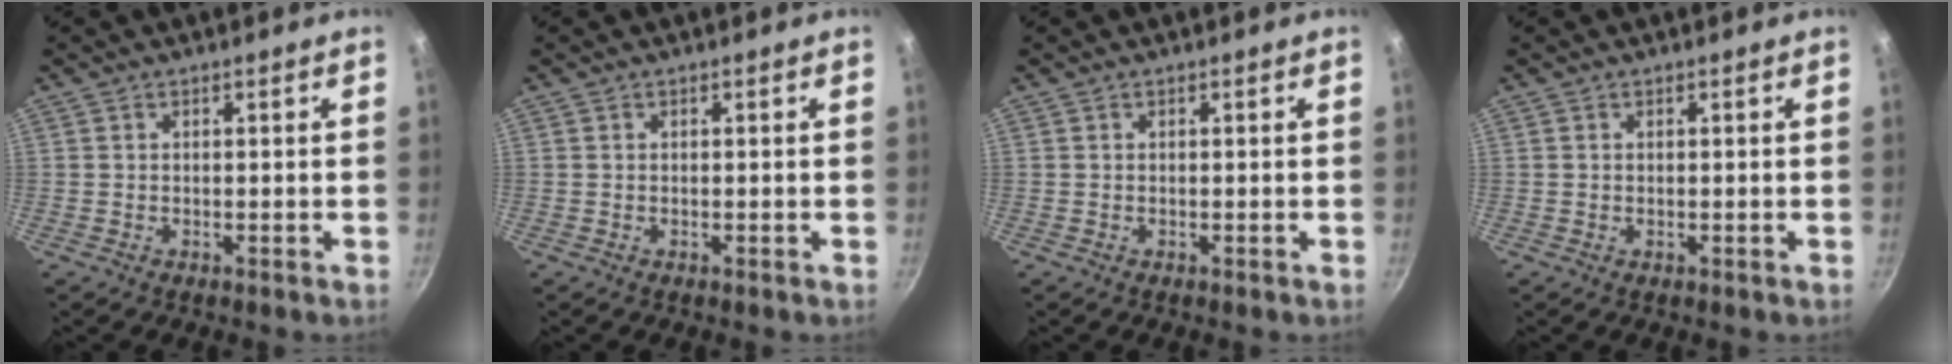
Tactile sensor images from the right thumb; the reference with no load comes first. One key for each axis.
{"total": 0.0}
{"total": 0.0}
{"total": 0.0}